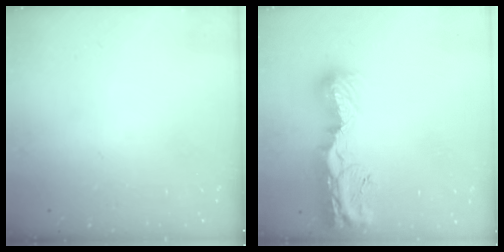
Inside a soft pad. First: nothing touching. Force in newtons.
{"total": 15.0, "press": 15.0, "slide": 1.2}